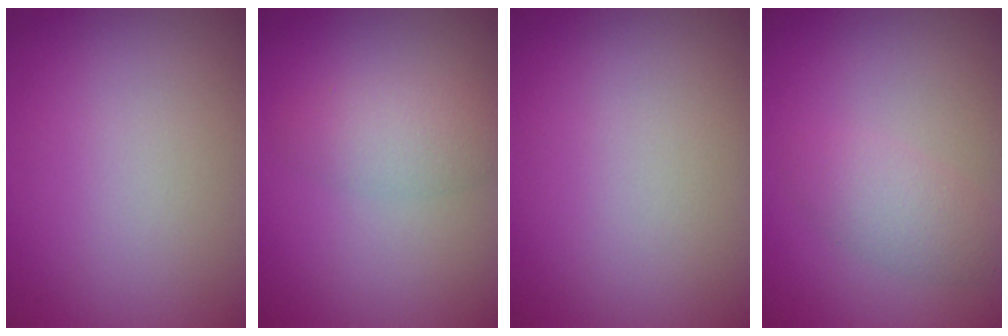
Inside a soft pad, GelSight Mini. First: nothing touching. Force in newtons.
{"total": 2.7, "press": 2.7, "slide": 0.1}
{"total": 0.0}
{"total": 2.5, "press": 2.5, "slide": 0.0}